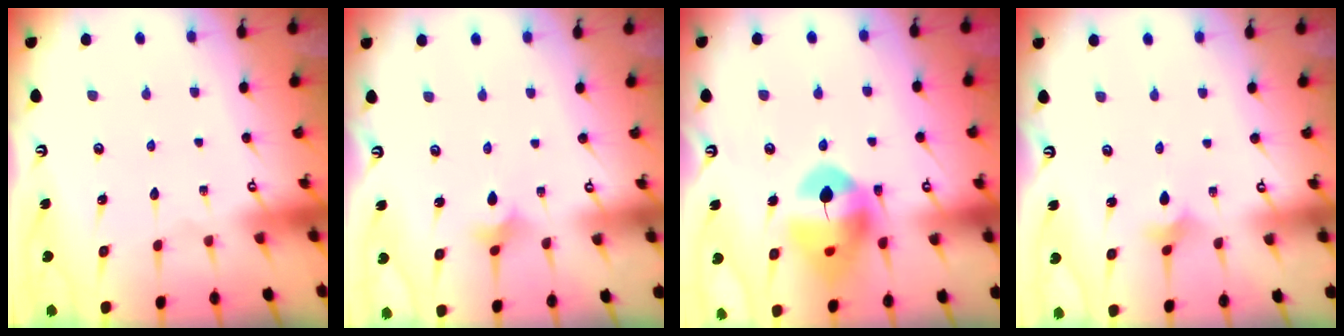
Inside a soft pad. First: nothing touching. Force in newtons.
{"total": 1.9, "press": 1.8, "slide": 0.6}
{"total": 14.3, "press": 14.2, "slide": 1.4}
{"total": 2.4, "press": 2.3, "slide": 0.4}